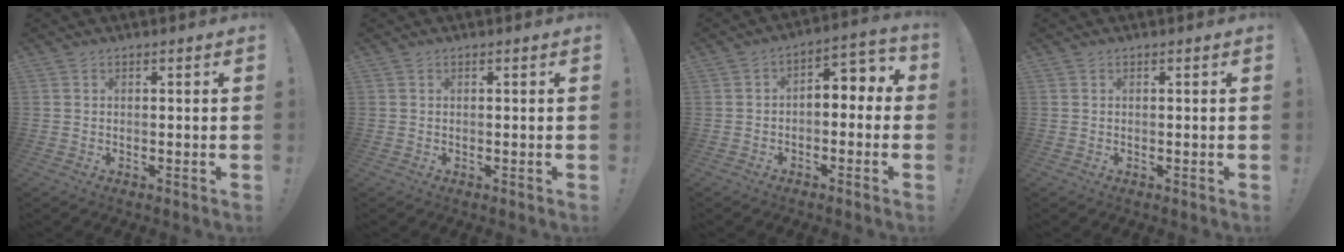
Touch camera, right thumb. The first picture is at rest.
{"total": 0.0}
{"total": 5.6, "force": [-0.8, 3.7, 4.1], "torque": [-0.042, 0.001, -0.018]}
{"total": 0.0}